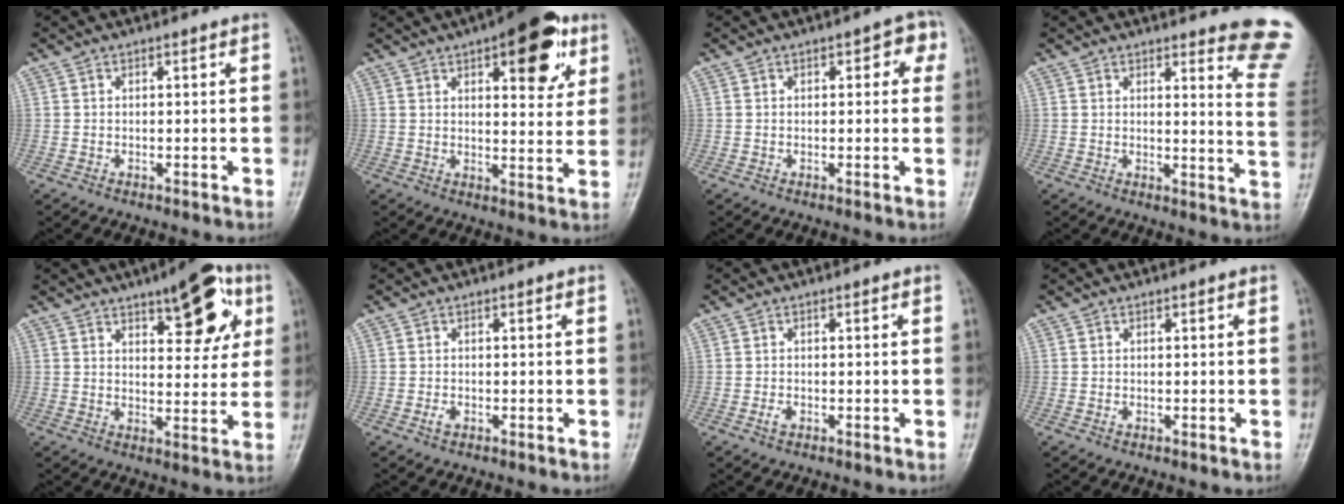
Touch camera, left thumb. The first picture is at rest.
{"total": 18.0, "force": [9.0, 7.0, 13.9], "torque": [-0.145, -0.030, 0.123]}
{"total": 4.1, "force": [1.4, 2.1, 3.2], "torque": [-0.013, 0.003, 0.006]}
{"total": 11.8, "force": [10.4, 1.4, 5.2], "torque": [-0.031, -0.105, 0.091]}
{"total": 13.0, "force": [6.2, 5.3, 10.1], "torque": [-0.098, -0.016, 0.081]}
{"total": 1.1, "force": [-0.4, 0.7, 0.8], "torque": [-0.016, 0.001, -0.009]}
{"total": 1.2, "force": [-0.5, 0.7, 0.8], "torque": [-0.018, 0.002, -0.010]}
{"total": 0.7, "force": [0.0, 0.3, 0.6], "torque": [-0.006, 0.005, 0.002]}